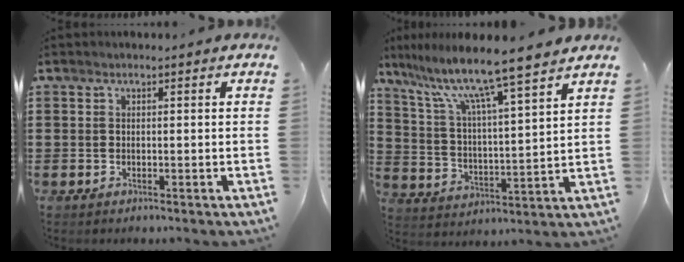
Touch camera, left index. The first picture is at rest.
{"total": 9.8, "force": [8.2, -0.5, 5.3], "torque": [-0.135, -0.052, 0.132]}